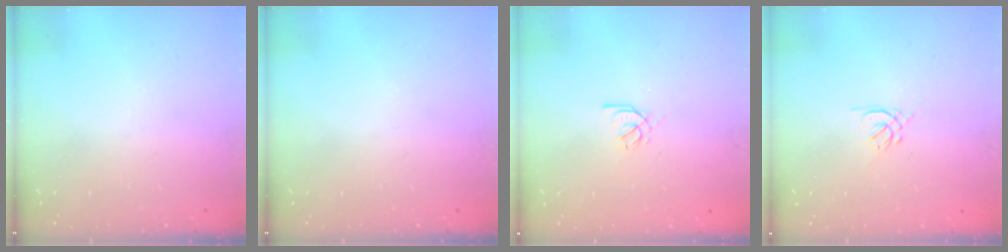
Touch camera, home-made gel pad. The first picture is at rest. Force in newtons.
{"total": 0.0}
{"total": 2.1, "press": 2.0, "slide": 0.7}
{"total": 1.3, "press": 1.2, "slide": 0.5}